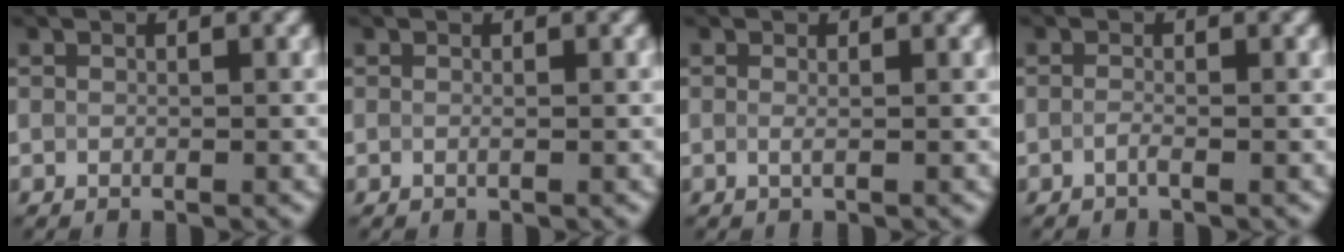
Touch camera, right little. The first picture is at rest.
{"total": 0.0}
{"total": 0.0}
{"total": 0.7, "force": [-0.7, 0.0, -0.1], "torque": [0.002, -0.001, -0.016]}